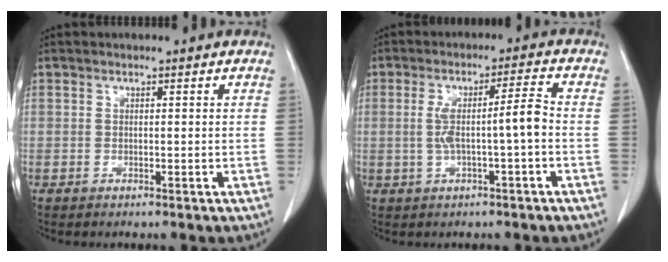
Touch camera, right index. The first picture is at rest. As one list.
[{"total": 6.3, "force": [-0.8, 0.0, 6.3], "torque": [-0.117, 0.020, -0.008]}]